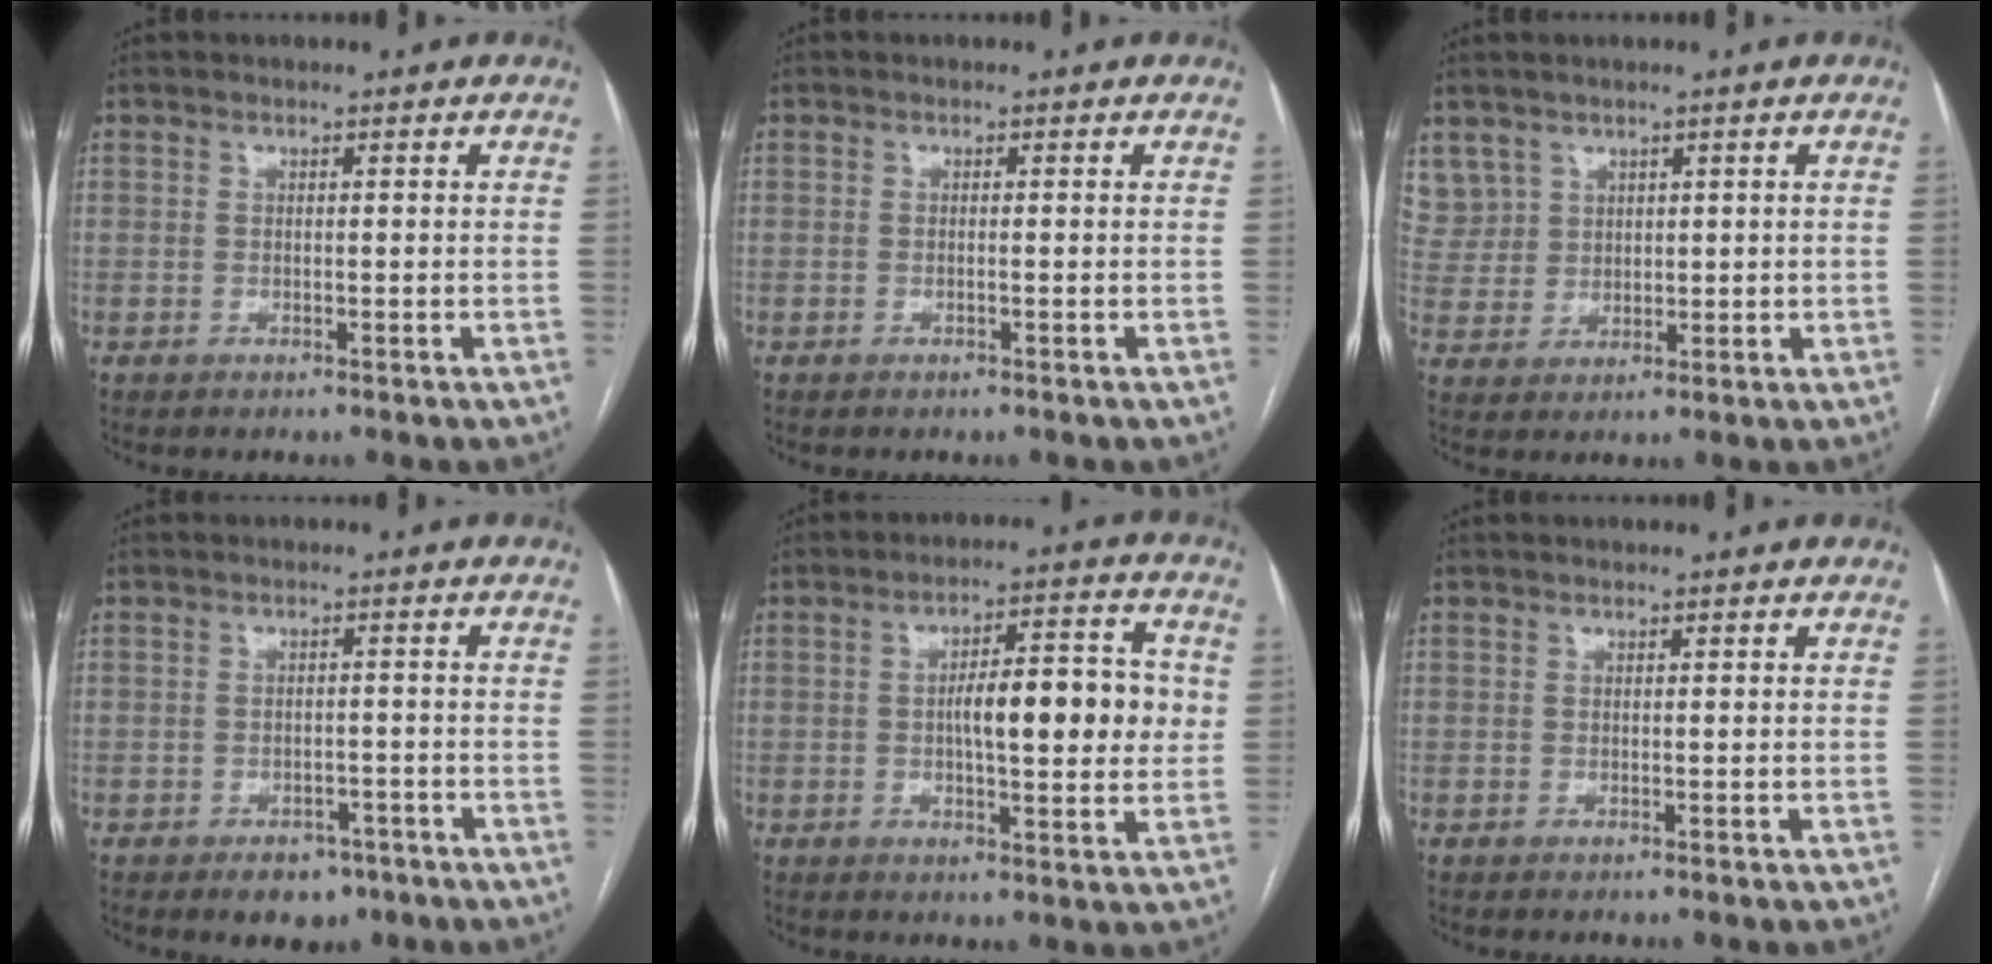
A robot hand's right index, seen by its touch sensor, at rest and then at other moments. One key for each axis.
{"total": 0.0}
{"total": 6.8, "fx": 4.2, "fy": 5.3, "fz": 0.1, "tx": 0.001, "ty": 0.017, "tz": 0.095}
{"total": 4.6, "fx": -3.1, "fy": 2.8, "fz": 2.0, "tx": -0.022, "ty": 0.004, "tz": -0.036}
{"total": 11.6, "fx": 0.6, "fy": 3.1, "fz": 11.1, "tx": -0.164, "ty": 0.024, "tz": 0.008}
{"total": 0.0}